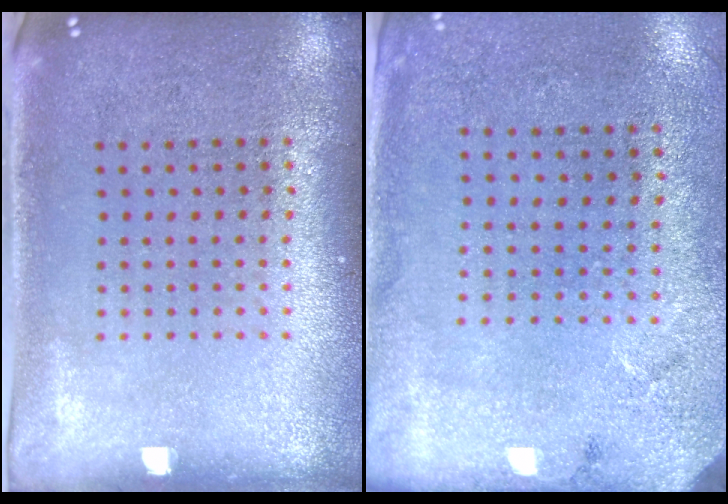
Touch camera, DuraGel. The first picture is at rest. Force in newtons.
{"total": 2.7, "press": 2.2, "slide": 1.6}